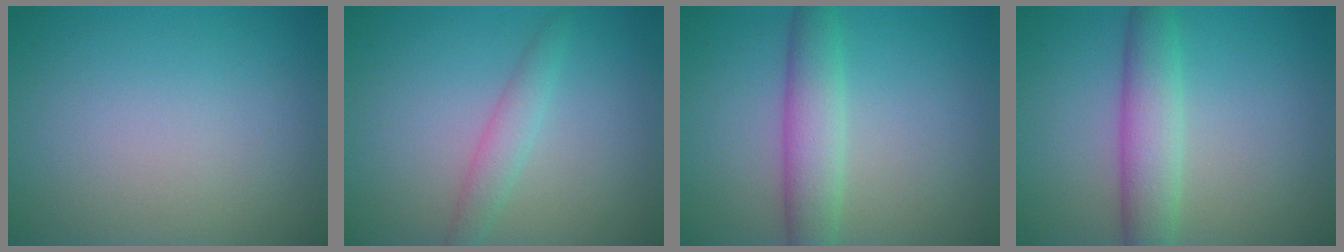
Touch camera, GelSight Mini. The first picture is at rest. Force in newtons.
{"total": 2.1, "press": 2.1, "slide": 0.1}
{"total": 4.1, "press": 4.1, "slide": 0.1}
{"total": 4.4, "press": 4.4, "slide": 0.1}